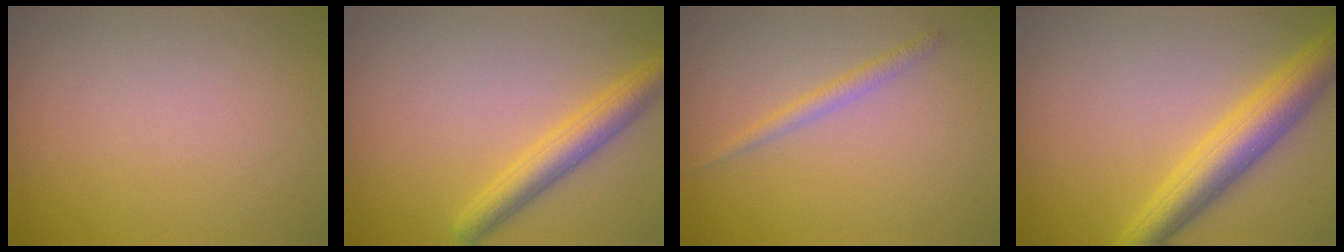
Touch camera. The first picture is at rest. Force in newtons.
{"total": 3.6, "press": 3.6, "slide": 0.1}
{"total": 1.3, "press": 1.3, "slide": 0.1}
{"total": 5.6, "press": 5.6, "slide": 0.2}